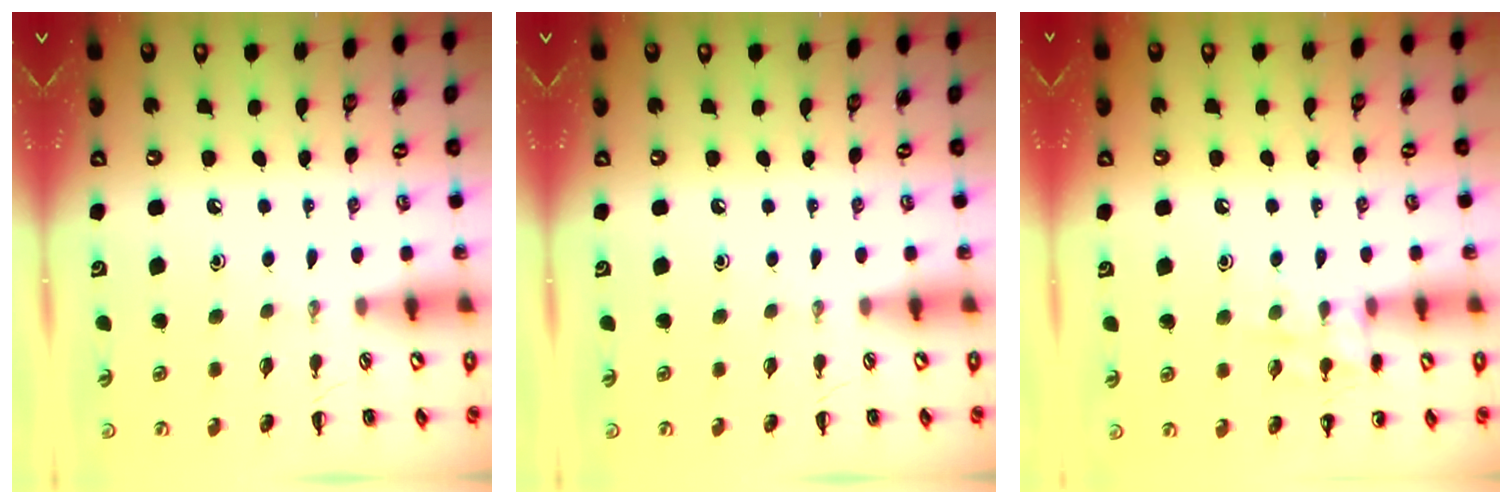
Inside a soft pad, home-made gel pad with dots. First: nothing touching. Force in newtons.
{"total": 0.0}
{"total": 9.5, "press": 9.4, "slide": 0.9}